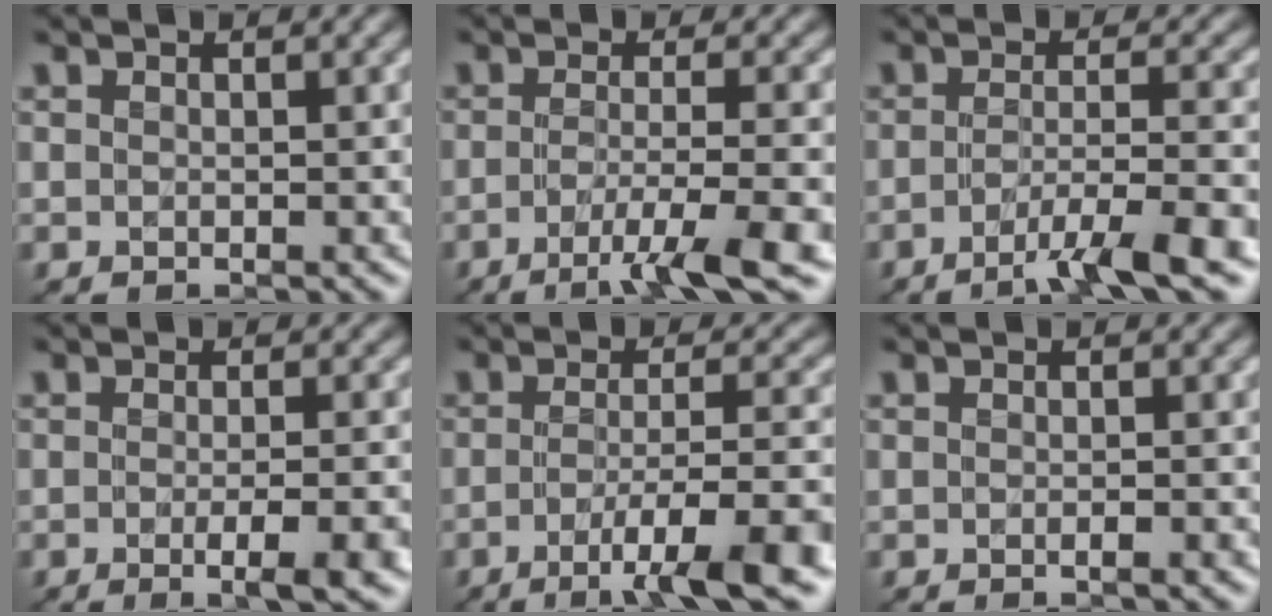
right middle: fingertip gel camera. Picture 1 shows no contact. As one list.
[{"total": 6.3, "force": [-3.0, 0.8, 5.5], "torque": [-0.082, -0.007, -0.055]}, {"total": 6.4, "force": [-3.6, 1.0, 5.2], "torque": [-0.074, 0.000, -0.063]}, {"total": 5.4, "force": [-1.6, 1.5, 5.0], "torque": [-0.062, -0.007, -0.018]}, {"total": 8.3, "force": [-3.5, 1.6, 7.4], "torque": [-0.108, -0.002, -0.060]}, {"total": 1.3, "force": [-0.5, 0.2, 1.1], "torque": [-0.014, -0.003, -0.008]}]